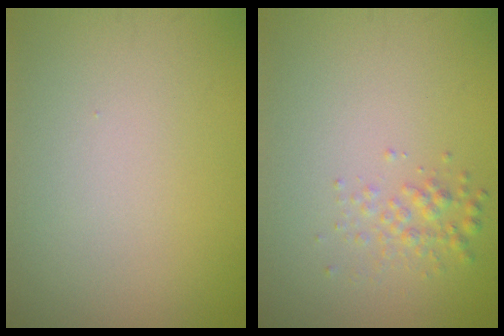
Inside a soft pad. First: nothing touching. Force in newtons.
{"total": 1.7, "press": 1.7, "slide": 0.1}